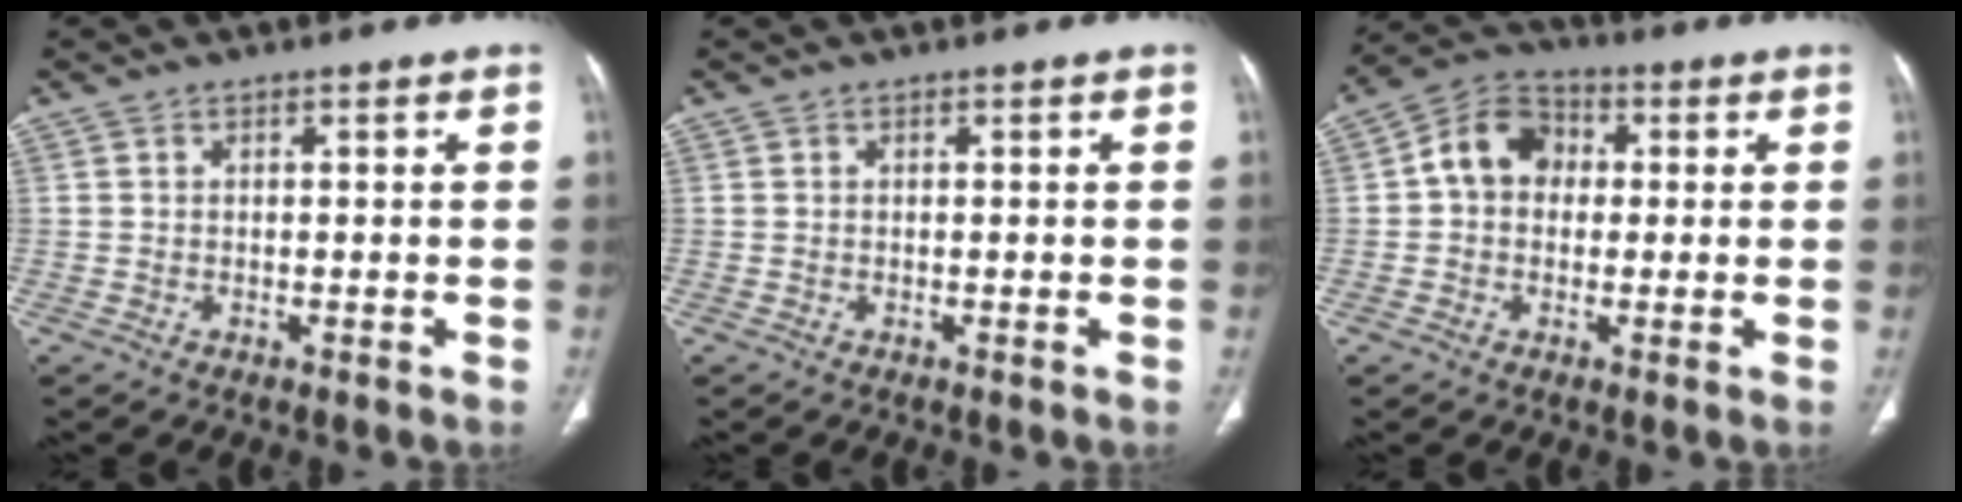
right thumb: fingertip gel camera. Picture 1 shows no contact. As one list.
[{"total": 0.0}, {"total": 9.1, "force": [1.0, 7.3, 5.3], "torque": [-0.071, 0.024, 0.002]}]